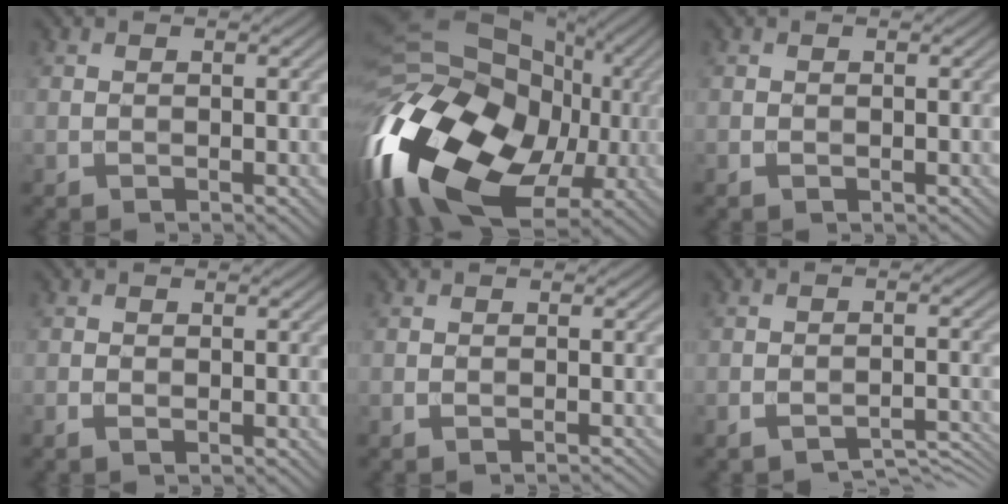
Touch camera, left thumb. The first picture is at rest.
{"total": 20.3, "force": [-5.3, 14.1, 13.6], "torque": [-0.318, -0.013, -0.100]}
{"total": 0.6, "force": [-0.3, 0.4, 0.4], "torque": [-0.007, -0.004, -0.004]}
{"total": 1.0, "force": [-0.5, 0.6, 0.7], "torque": [-0.015, -0.003, -0.009]}
{"total": 1.0, "force": [-0.9, 0.1, 0.5], "torque": [-0.006, 0.002, -0.015]}
{"total": 3.9, "force": [-3.6, 0.8, 1.5], "torque": [-0.022, 0.002, -0.053]}